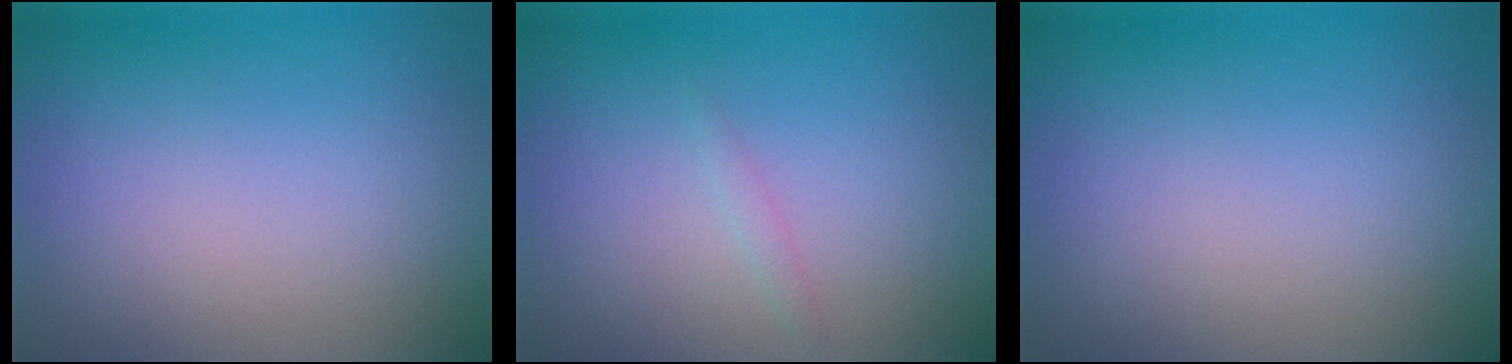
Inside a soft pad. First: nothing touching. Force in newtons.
{"total": 0.6, "press": 0.6, "slide": 0.0}
{"total": 0.0}